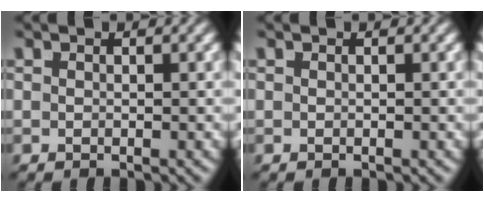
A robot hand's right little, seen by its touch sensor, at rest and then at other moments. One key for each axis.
{"total": 0.0}